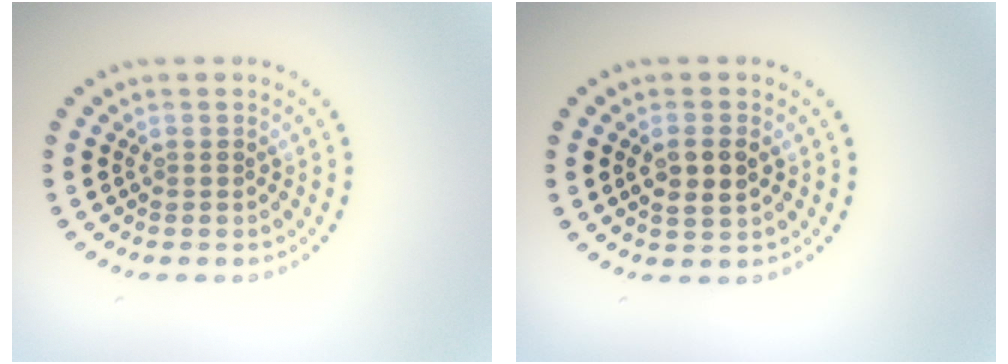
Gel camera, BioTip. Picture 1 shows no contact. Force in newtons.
{"total": 2.6, "press": 2.5, "slide": 0.6}